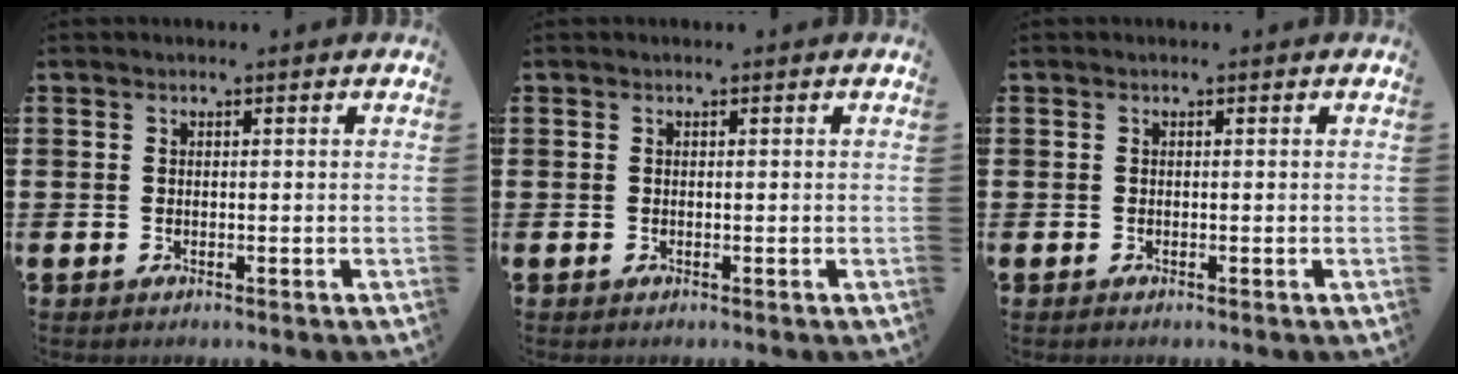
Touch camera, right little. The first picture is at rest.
{"total": 0.0}
{"total": 0.0}